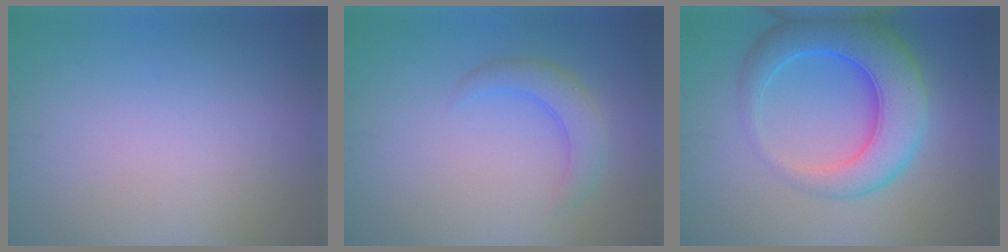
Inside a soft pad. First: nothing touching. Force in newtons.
{"total": 2.7, "press": 2.7, "slide": 0.1}
{"total": 8.2, "press": 8.1, "slide": 0.3}